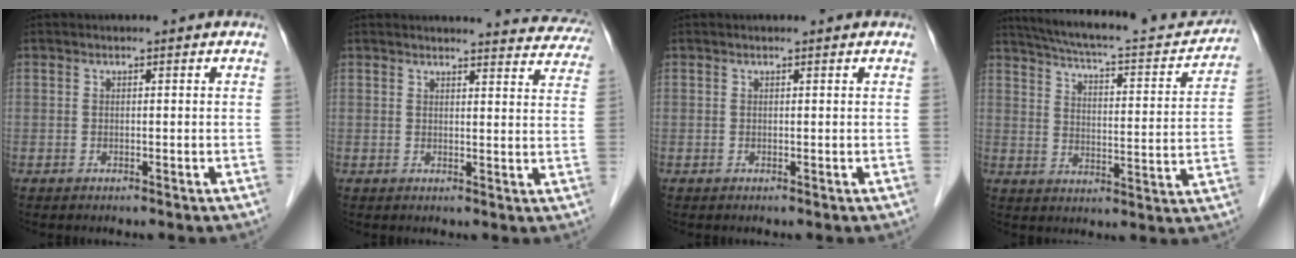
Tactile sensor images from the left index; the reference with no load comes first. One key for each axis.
{"total": 13.4, "fx": 13.0, "fy": 1.9, "fz": 2.4, "tx": 0.000, "ty": -0.051, "tz": 0.115}
{"total": 1.0, "fx": 1.0, "fy": 0.1, "fz": 0.3, "tx": -0.013, "ty": 0.007, "tz": 0.011}
{"total": 21.5, "fx": 19.3, "fy": 3.4, "fz": 8.6, "tx": -0.136, "ty": -0.010, "tz": 0.257}